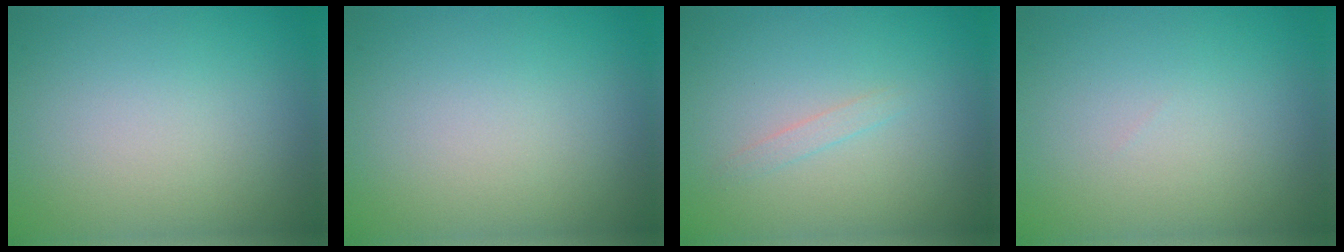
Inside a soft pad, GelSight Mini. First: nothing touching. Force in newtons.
{"total": 0.0}
{"total": 0.8, "press": 0.8, "slide": 0.0}
{"total": 0.0}